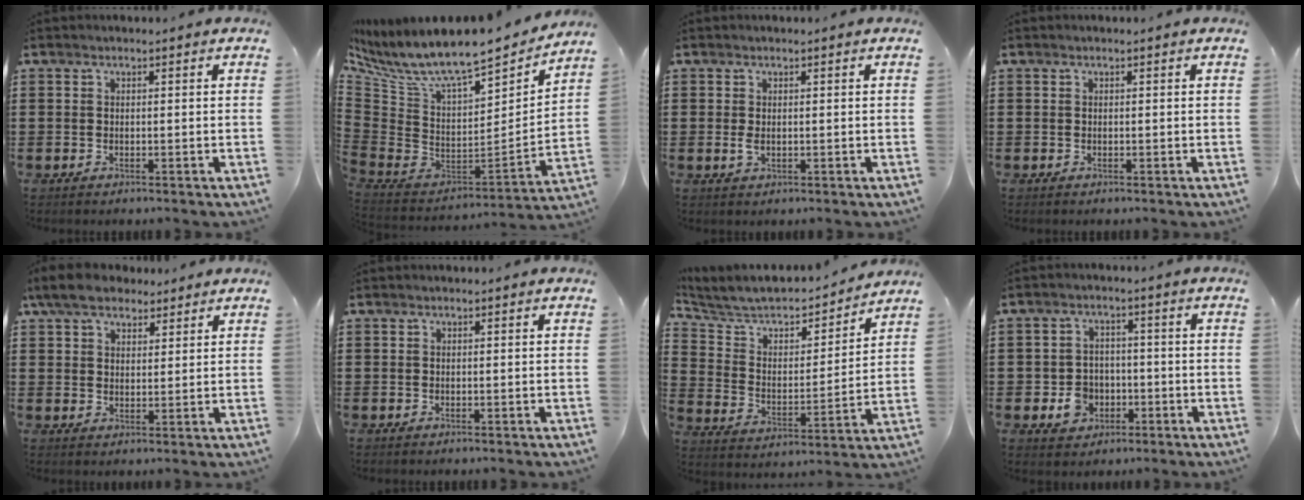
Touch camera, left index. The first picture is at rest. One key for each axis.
{"total": 9.3, "fx": 7.1, "fy": 2.5, "fz": 5.4, "tx": -0.133, "ty": -0.056, "tz": 0.121}
{"total": 1.4, "fx": 0.1, "fy": 0.7, "fz": 1.3, "tx": -0.033, "ty": -0.001, "tz": -0.001}
{"total": 0.0}
{"total": 6.4, "fx": 5.0, "fy": 3.0, "fz": 2.7, "tx": -0.064, "ty": 0.001, "tz": 0.092}
{"total": 0.0}
{"total": 5.9, "fx": 5.1, "fy": 2.3, "fz": 1.8, "tx": -0.067, "ty": -0.037, "tz": 0.082}
{"total": 5.1, "fx": -1.8, "fy": 4.3, "fz": 2.0, "tx": -0.043, "ty": 0.011, "tz": -0.031}